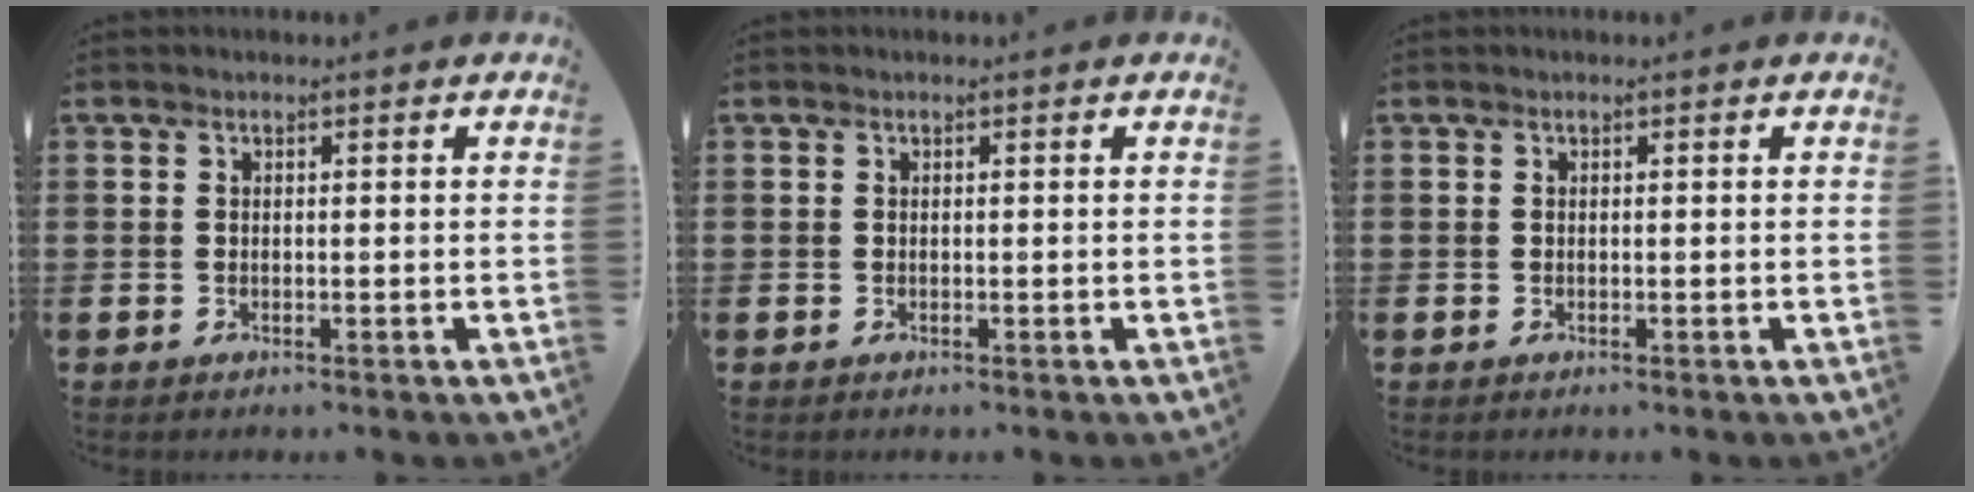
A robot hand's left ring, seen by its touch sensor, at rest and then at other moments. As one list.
[{"total": 0.0}, {"total": 0.0}]